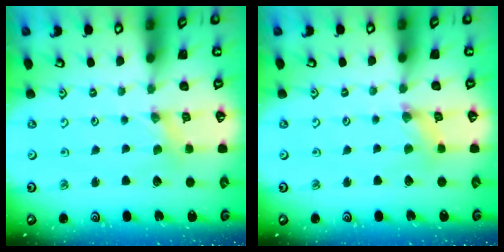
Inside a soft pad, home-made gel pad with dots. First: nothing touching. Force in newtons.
{"total": 1.7, "press": 1.7, "slide": 0.3}